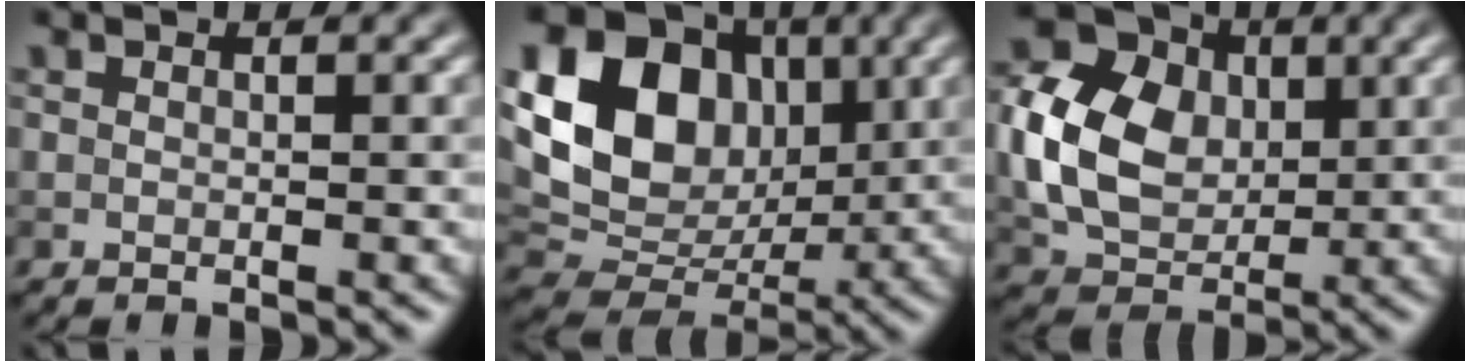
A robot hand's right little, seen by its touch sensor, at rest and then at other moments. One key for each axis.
{"total": 15.0, "fx": 3.0, "fy": 11.7, "fz": 9.0, "tx": -0.176, "ty": 0.022, "tz": 0.055}
{"total": 10.0, "fx": 0.5, "fy": 7.8, "fz": 6.3, "tx": -0.137, "ty": -0.001, "tz": 0.014}